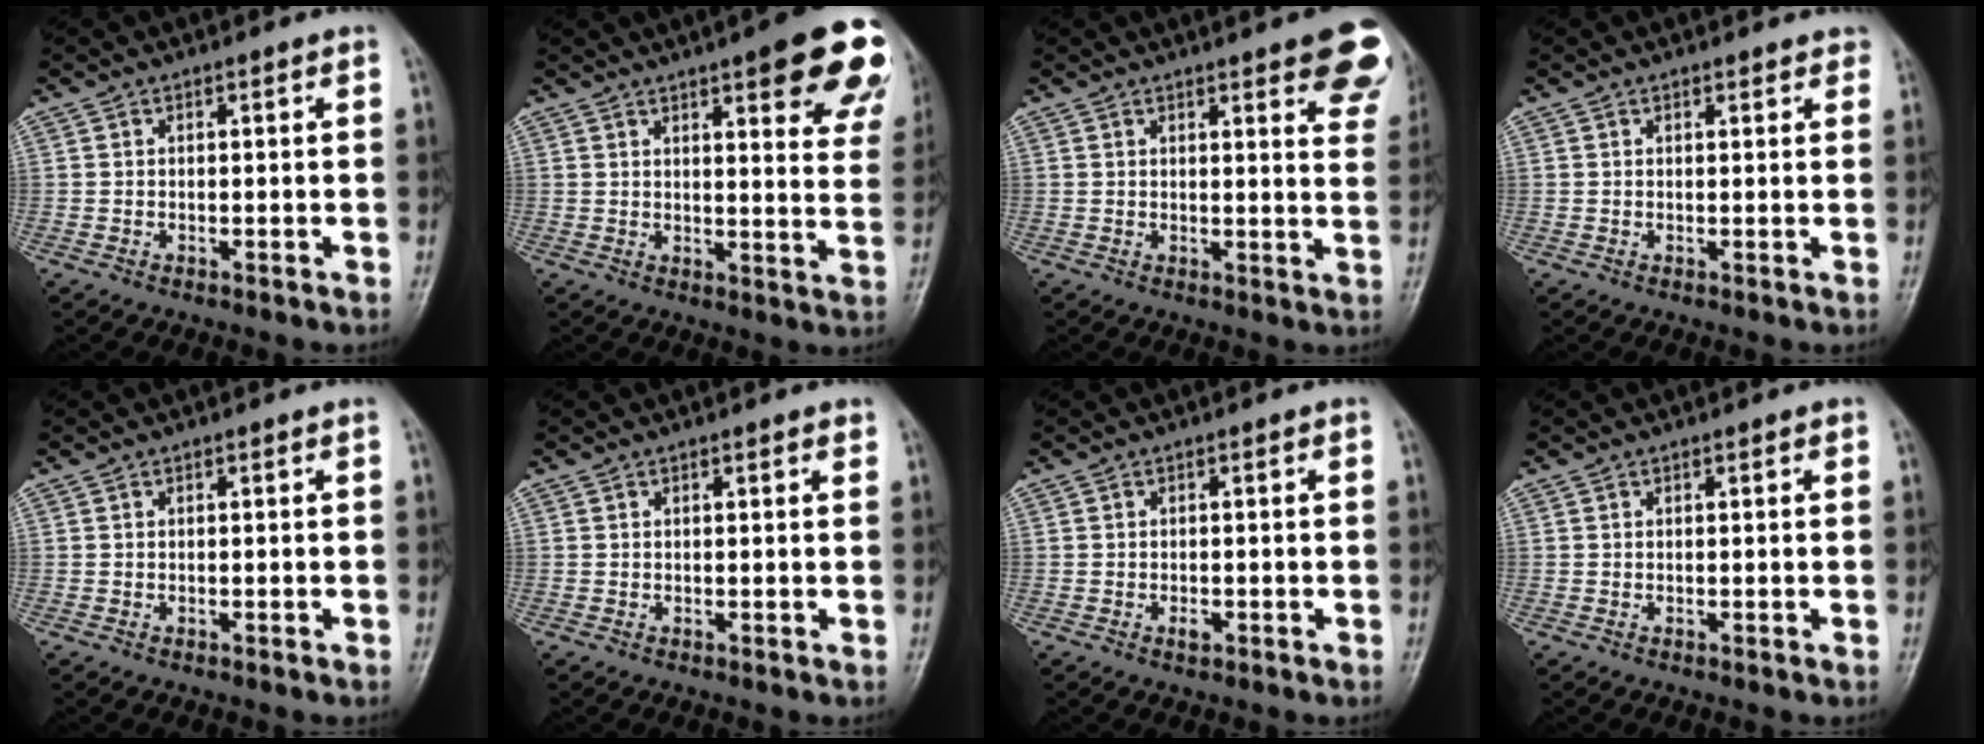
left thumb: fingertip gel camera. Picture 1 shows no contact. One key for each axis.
{"total": 18.2, "fx": 10.3, "fy": 4.8, "fz": 14.2, "tx": -0.147, "ty": -0.034, "tz": 0.116}
{"total": 12.4, "fx": 7.8, "fy": 3.5, "fz": 9.0, "tx": -0.078, "ty": -0.032, "tz": 0.078}
{"total": 1.6, "fx": 1.3, "fy": 0.7, "fz": 0.6, "tx": 0.007, "ty": -0.001, "tz": 0.010}
{"total": 0.0}
{"total": 1.2, "fx": 0.8, "fy": 0.4, "fz": 0.8, "tx": -0.010, "ty": -0.002, "tz": 0.007}
{"total": 1.3, "fx": -0.5, "fy": 0.7, "fz": 1.0, "tx": -0.011, "ty": 0.000, "tz": -0.007}
{"total": 0.6, "fx": 0.3, "fy": 0.2, "fz": 0.4, "tx": -0.007, "ty": 0.000, "tz": 0.002}